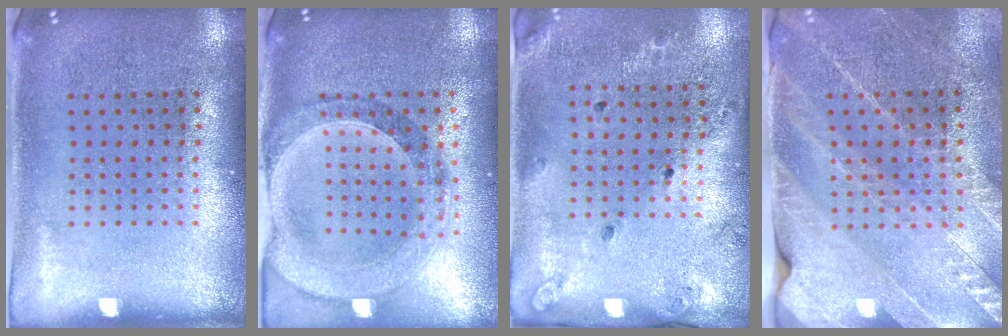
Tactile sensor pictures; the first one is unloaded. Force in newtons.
{"total": 1.4, "press": 1.3, "slide": 0.4}
{"total": 1.4, "press": 1.3, "slide": 0.7}
{"total": 2.6, "press": 2.6, "slide": 0.0}